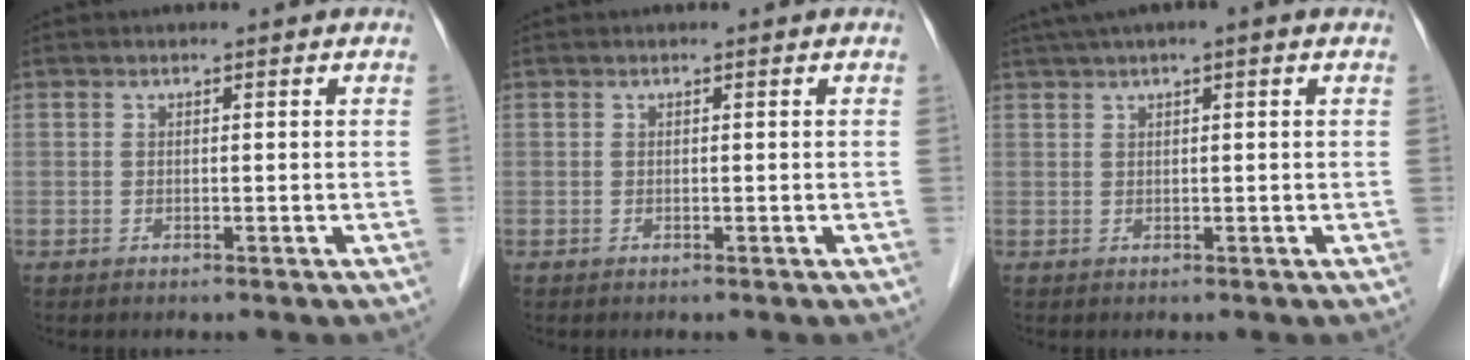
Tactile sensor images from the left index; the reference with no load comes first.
{"total": 0.0}
{"total": 5.2, "force": [3.4, 0.2, 3.9], "torque": [-0.070, 0.034, 0.055]}